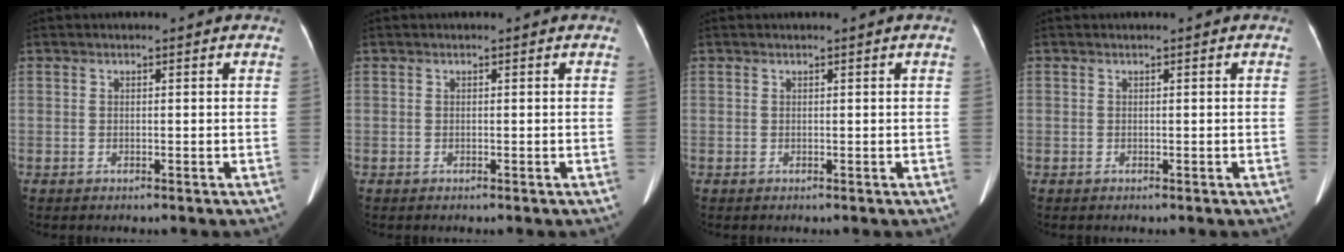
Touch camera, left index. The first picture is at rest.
{"total": 0.0}
{"total": 0.0}
{"total": 0.0}